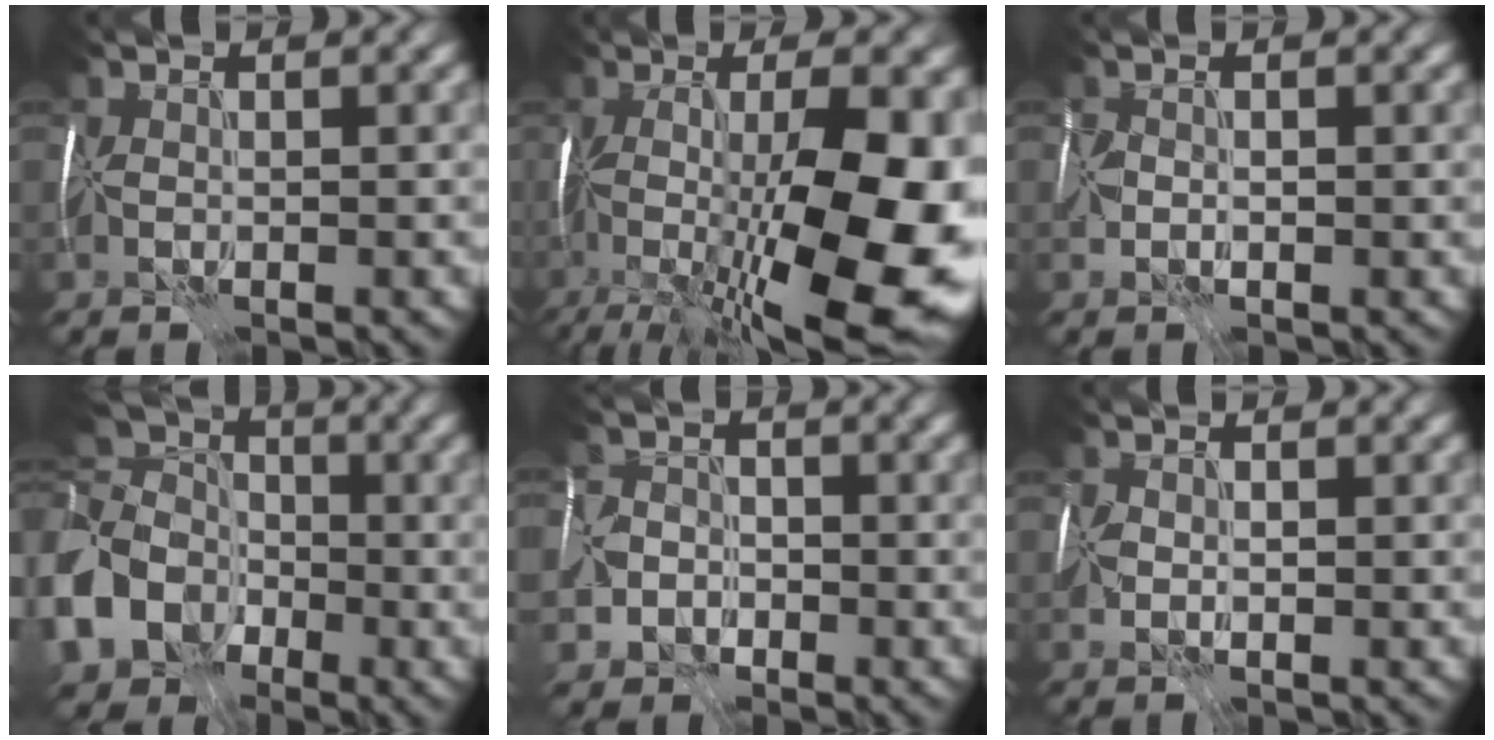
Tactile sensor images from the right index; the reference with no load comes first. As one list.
[{"total": 15.3, "force": [-3.4, 4.0, 14.3], "torque": [-0.236, -0.012, -0.047]}, {"total": 2.0, "force": [-0.5, 1.3, 1.5], "torque": [-0.037, -0.010, -0.008]}, {"total": 11.6, "force": [-3.9, 8.9, 6.3], "torque": [-0.164, -0.018, -0.078]}, {"total": 6.1, "force": [-3.3, 4.7, 1.9], "torque": [-0.030, -0.022, -0.073]}, {"total": 1.4, "force": [0.0, 0.9, 1.1], "torque": [-0.033, -0.003, 0.000]}]